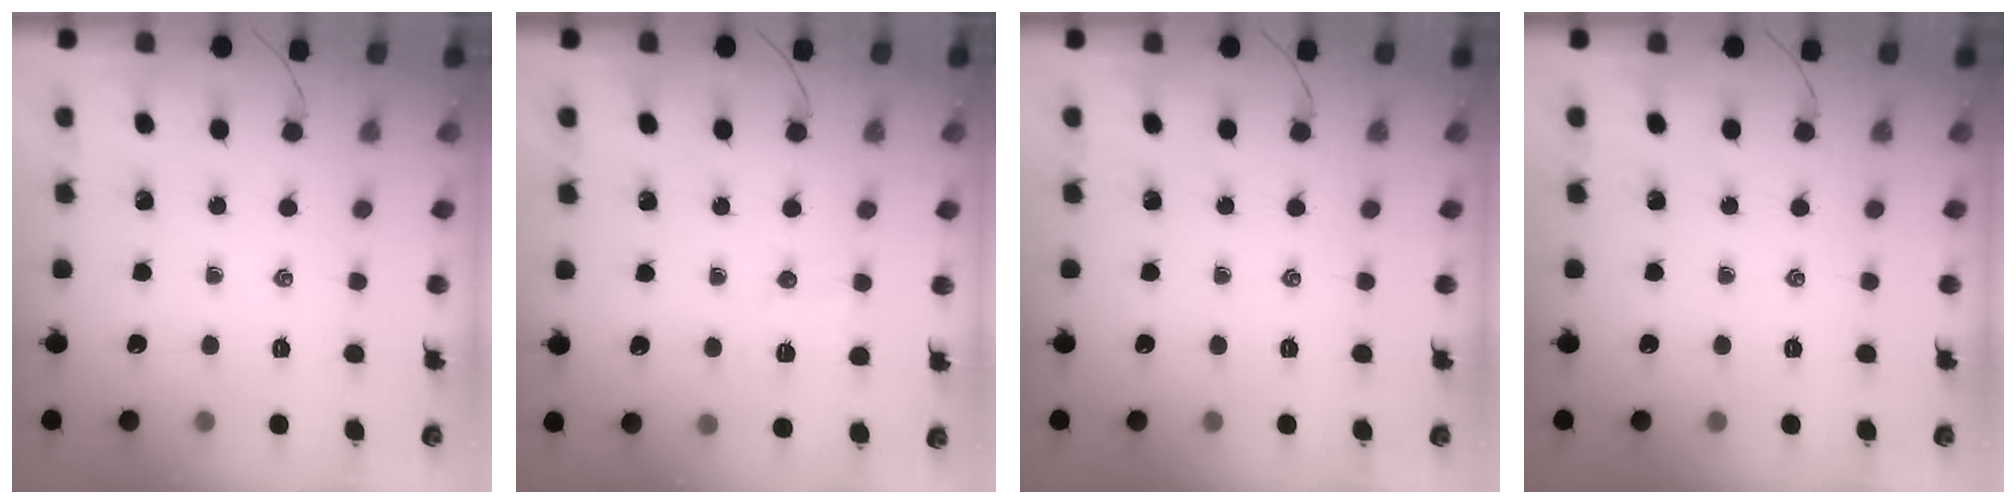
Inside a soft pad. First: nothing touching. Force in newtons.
{"total": 5.4, "press": 5.3, "slide": 0.8}
{"total": 0.0}
{"total": 0.0}